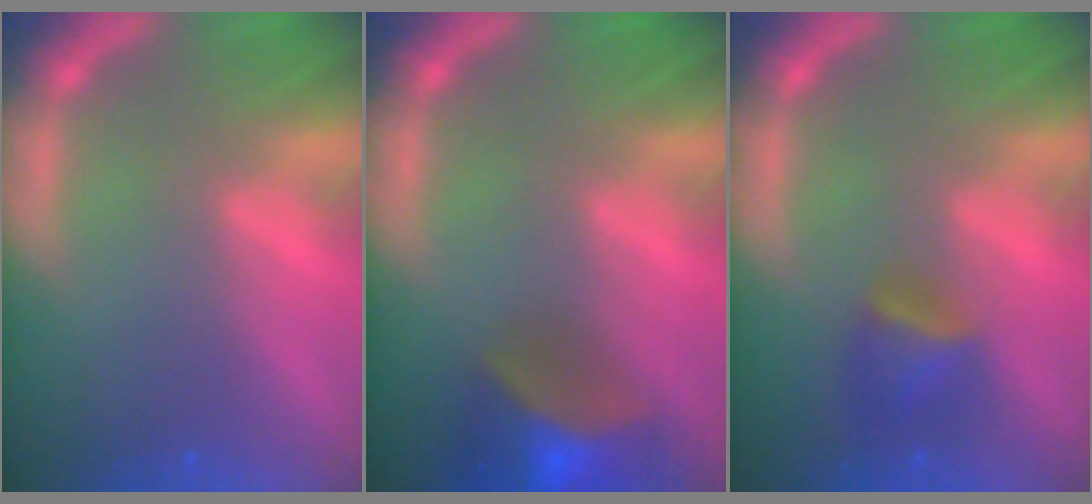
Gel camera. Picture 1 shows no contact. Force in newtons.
{"total": 8.4}
{"total": 2.9}